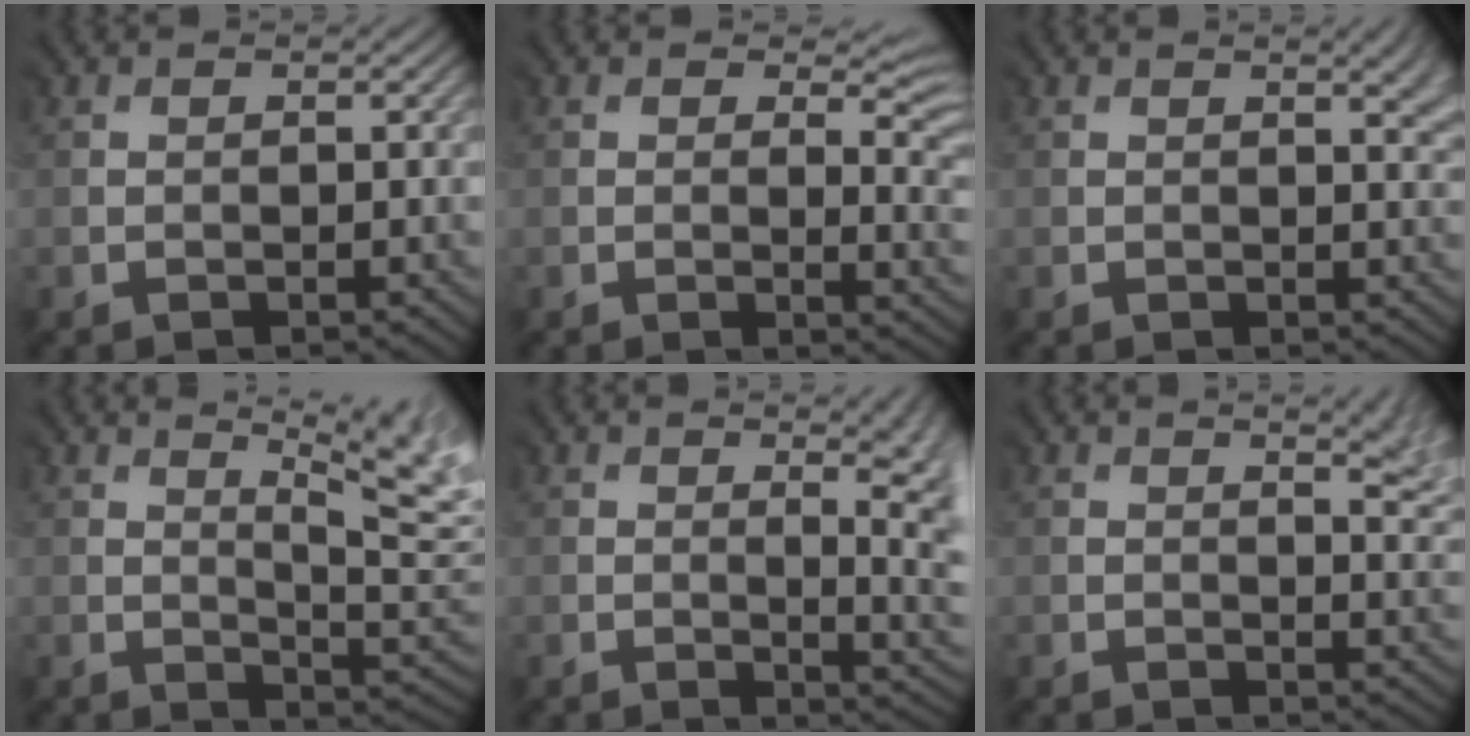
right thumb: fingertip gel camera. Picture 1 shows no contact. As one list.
[{"total": 5.5, "force": [1.6, 2.6, 4.6], "torque": [-0.065, -0.009, 0.022]}, {"total": 3.5, "force": [0.9, 1.0, 3.3], "torque": [-0.033, 0.003, 0.012]}, {"total": 13.4, "force": [5.7, 4.3, 11.4], "torque": [-0.153, 0.040, 0.091]}, {"total": 8.7, "force": [0.7, 3.9, 7.8], "torque": [-0.062, 0.010, 0.002]}, {"total": 5.2, "force": [2.2, 1.5, 4.5], "torque": [-0.045, 0.006, 0.028]}]